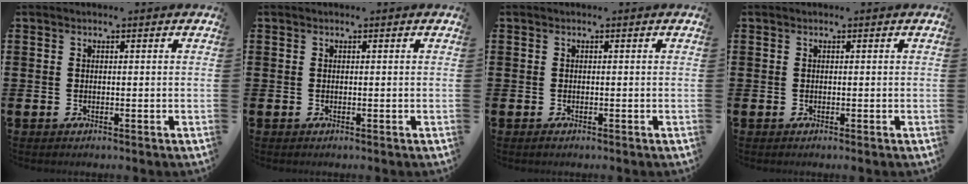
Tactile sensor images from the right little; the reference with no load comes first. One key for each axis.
{"total": 0.0}
{"total": 0.0}
{"total": 0.0}